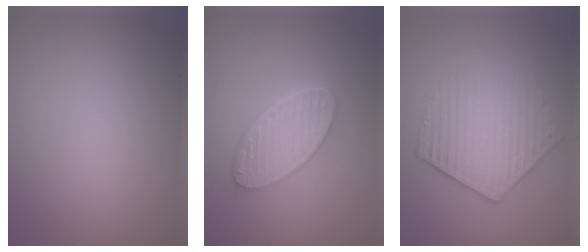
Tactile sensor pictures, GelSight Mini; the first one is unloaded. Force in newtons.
{"total": 5.7, "press": 4.4, "slide": 3.6}
{"total": 5.7, "press": 4.2, "slide": 3.8}